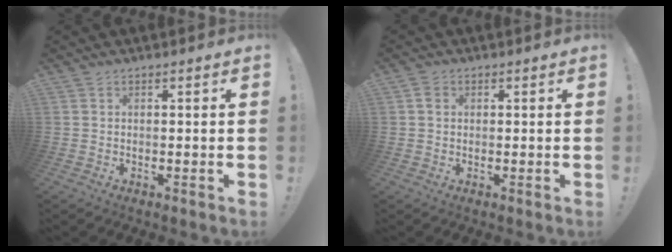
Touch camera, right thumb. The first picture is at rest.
{"total": 1.6, "force": [0.4, 1.3, 0.8], "torque": [-0.009, 0.002, 0.006]}